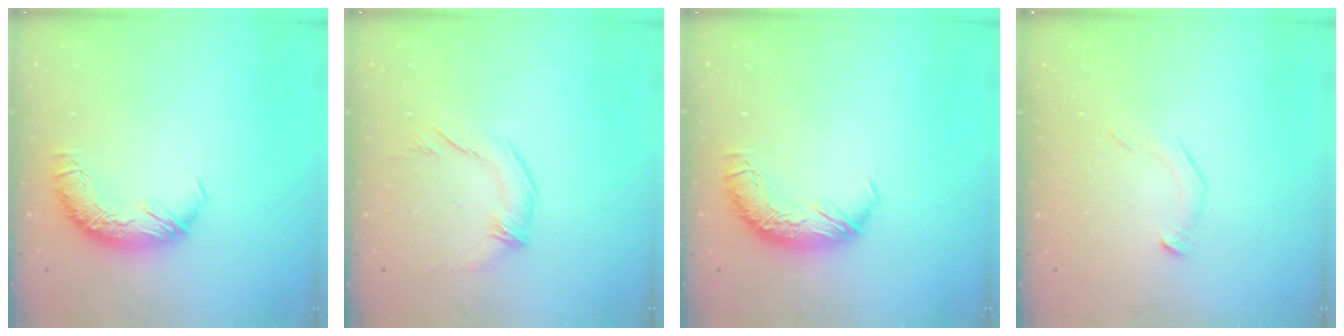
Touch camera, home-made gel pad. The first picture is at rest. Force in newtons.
{"total": 1.5, "press": 1.2, "slide": 0.8}
{"total": 0.0}
{"total": 5.2, "press": 5.1, "slide": 1.0}